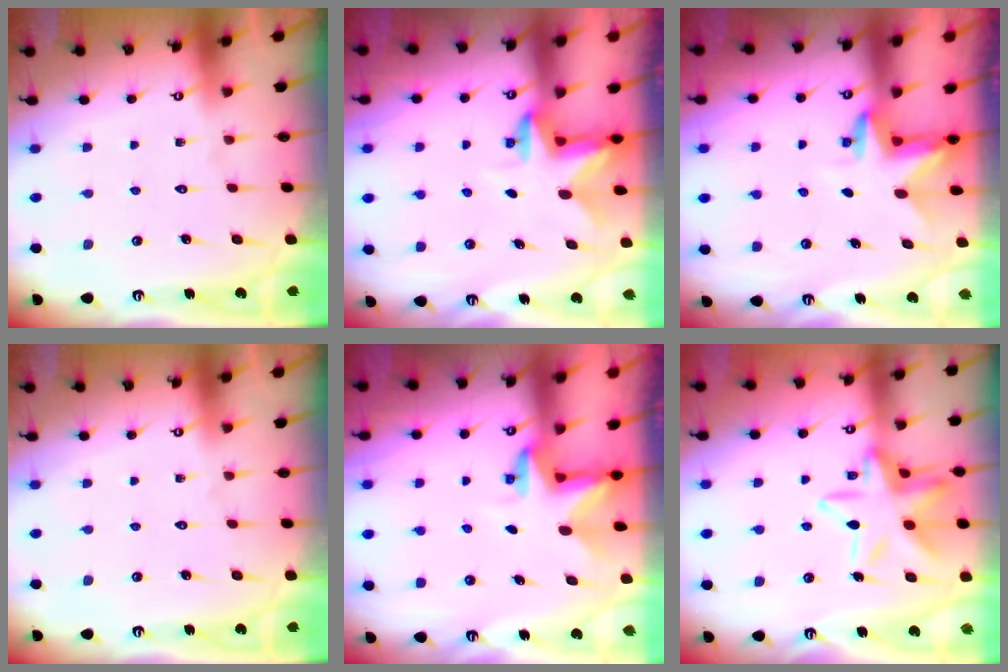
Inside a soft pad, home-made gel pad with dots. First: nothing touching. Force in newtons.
{"total": 2.9, "press": 2.8, "slide": 0.5}
{"total": 3.2, "press": 3.2, "slide": 0.1}
{"total": 0.0}
{"total": 2.9, "press": 2.9, "slide": 0.2}
{"total": 16.1, "press": 16.1, "slide": 1.3}